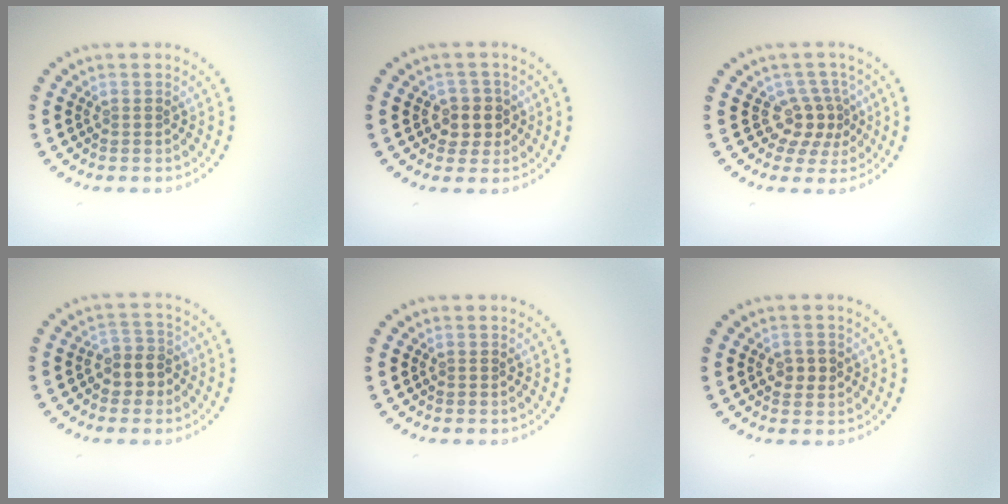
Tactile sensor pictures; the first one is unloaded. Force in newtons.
{"total": 2.6, "press": 2.4, "slide": 1.1}
{"total": 2.9, "press": 2.2, "slide": 2.0}
{"total": 2.6, "press": 2.2, "slide": 1.3}
{"total": 0.0}
{"total": 1.9, "press": 1.9, "slide": 0.1}